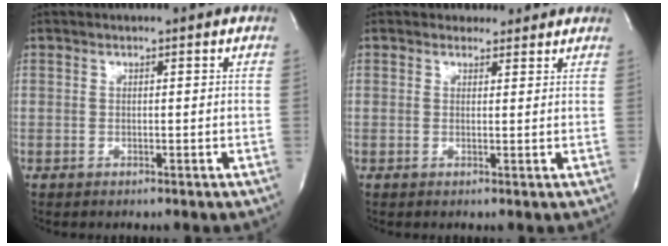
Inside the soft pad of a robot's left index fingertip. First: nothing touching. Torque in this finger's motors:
{"motor_torque": [0.78, -0.85, 0.15, -0.01]}